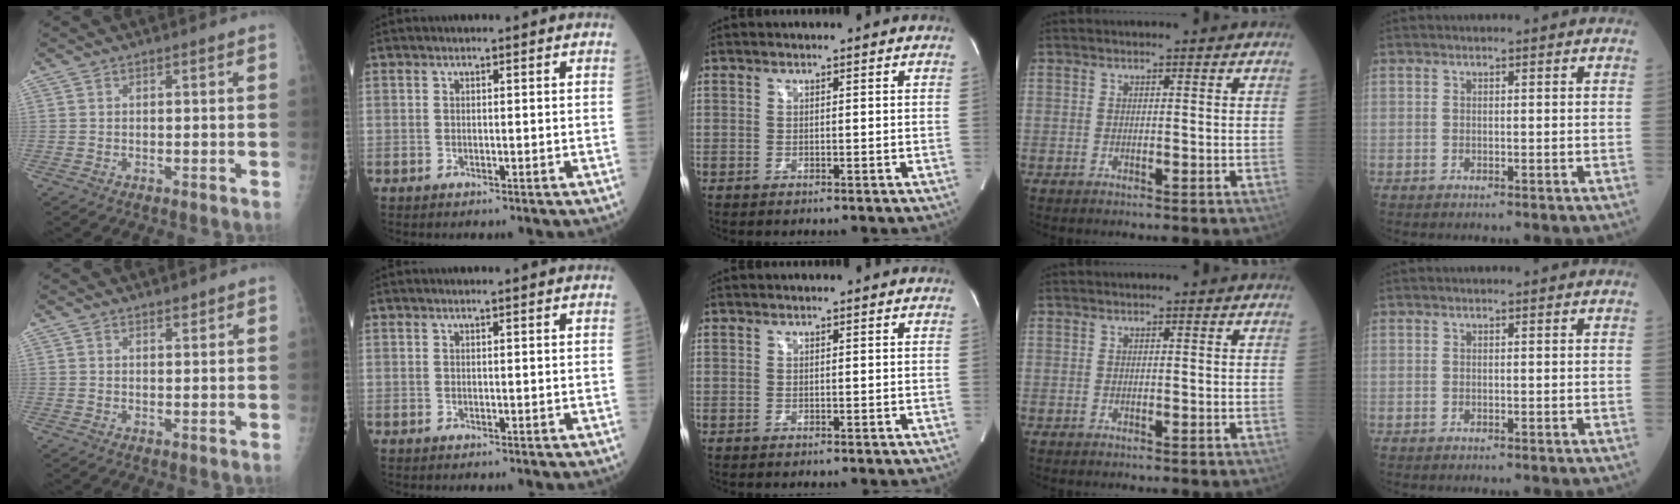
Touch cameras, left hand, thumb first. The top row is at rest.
{"thumb": {"total": 1.2, "force": [1.1, 0.3, 0.4], "torque": [-0.003, -0.008, 0.016]}, "index": {"total": 1.3, "force": [1.1, -0.2, 0.5], "torque": [-0.011, 0.005, 0.017]}}